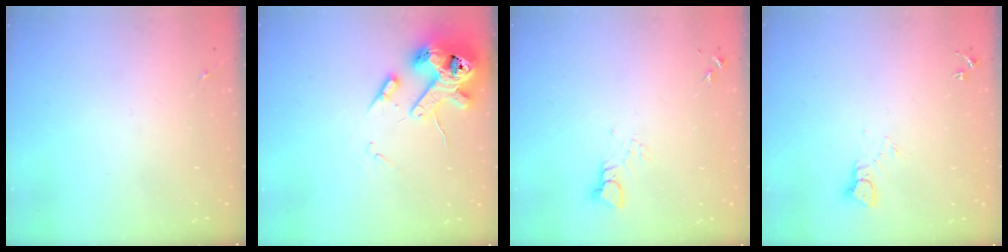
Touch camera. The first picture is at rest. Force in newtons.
{"total": 14.8, "press": 14.7, "slide": 2.3}
{"total": 3.4, "press": 3.4, "slide": 0.3}
{"total": 3.1, "press": 3.1, "slide": 0.1}